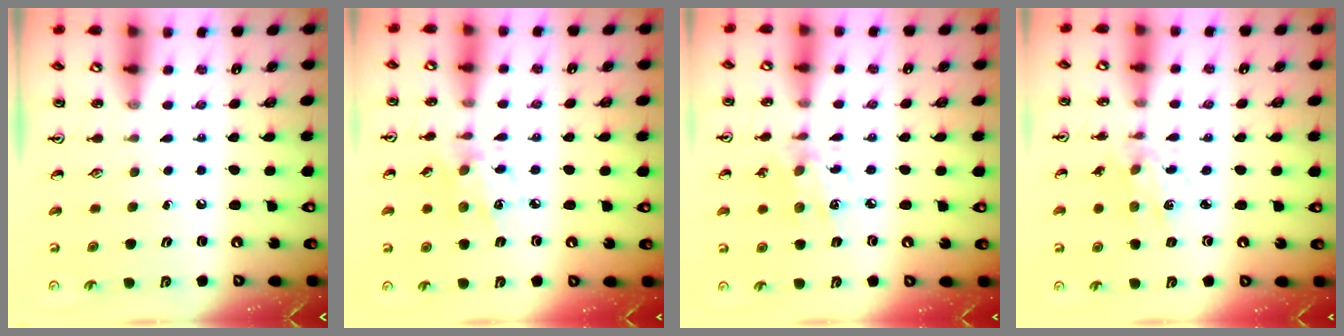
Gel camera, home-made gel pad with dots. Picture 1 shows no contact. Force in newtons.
{"total": 6.9, "press": 6.7, "slide": 1.6}
{"total": 6.3, "press": 6.3, "slide": 0.7}
{"total": 2.3, "press": 2.3, "slide": 0.6}